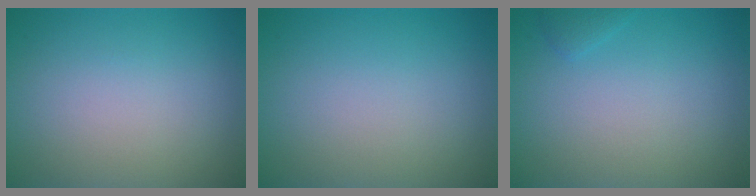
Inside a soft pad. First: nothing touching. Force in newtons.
{"total": 0.0}
{"total": 0.7, "press": 0.7, "slide": 0.1}